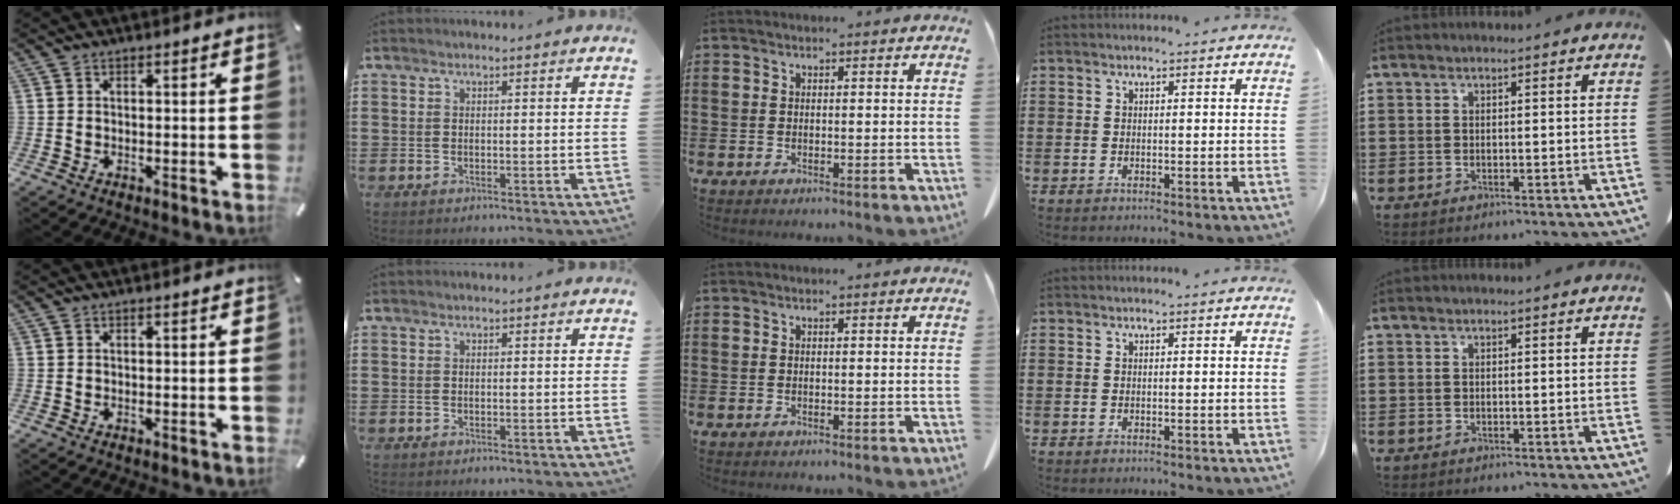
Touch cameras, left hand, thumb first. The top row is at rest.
{}